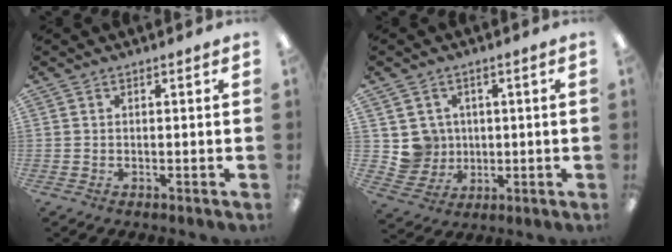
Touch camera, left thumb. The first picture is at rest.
{"total": 6.6, "force": [1.5, 6.4, 0.2], "torque": [-0.016, 0.002, 0.036]}